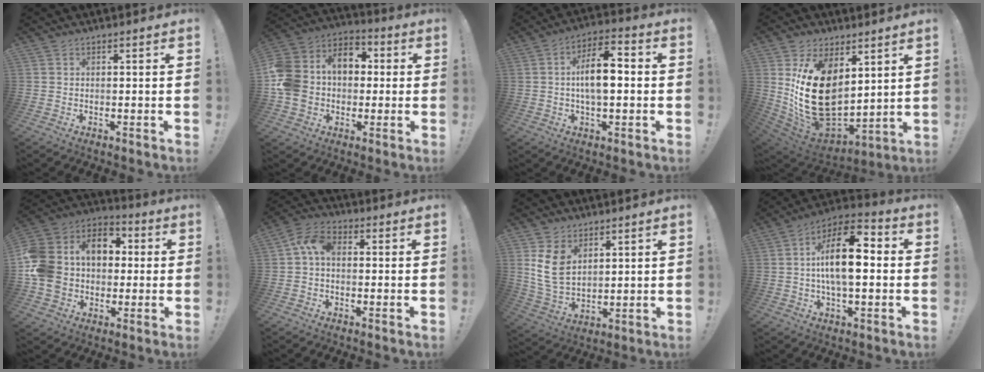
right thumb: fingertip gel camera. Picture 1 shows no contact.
{"total": 15.0, "force": [0.7, 12.6, 8.1], "torque": [-0.161, 0.013, 0.019]}
{"total": 10.9, "force": [-0.3, 4.9, 9.7], "torque": [-0.161, 0.010, -0.011]}
{"total": 23.4, "force": [3.7, 15.5, 17.2], "torque": [-0.321, -0.038, 0.085]}
{"total": 16.3, "force": [1.4, 13.7, 8.8], "torque": [-0.169, 0.010, 0.035]}
{"total": 7.2, "force": [0.7, 4.5, 5.6], "torque": [-0.115, 0.012, 0.016]}
{"total": 10.4, "force": [4.3, 7.1, 6.3], "torque": [-0.125, -0.020, 0.084]}
{"total": 15.4, "force": [0.5, 6.7, 13.9], "torque": [-0.242, 0.003, -0.003]}